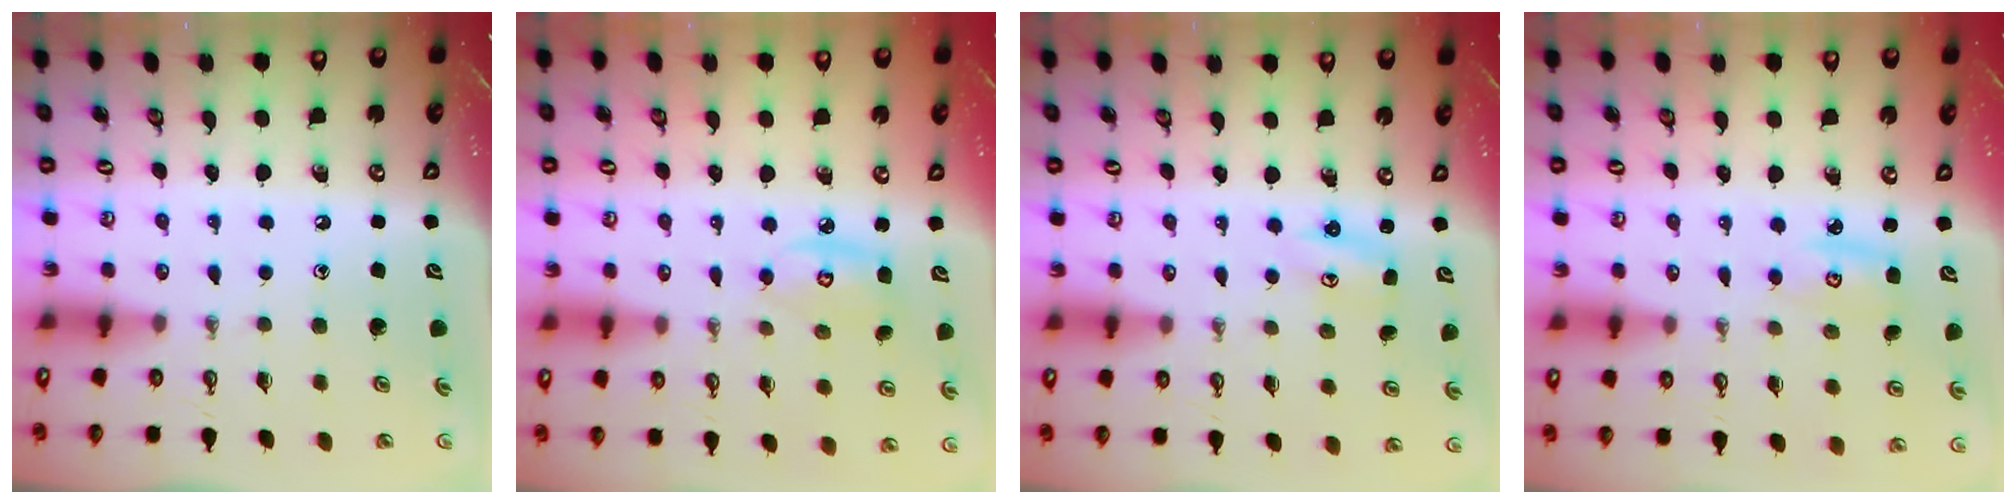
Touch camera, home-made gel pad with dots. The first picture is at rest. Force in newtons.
{"total": 5.3, "press": 5.3, "slide": 0.3}
{"total": 2.3, "press": 2.3, "slide": 0.2}
{"total": 2.8, "press": 2.8, "slide": 0.2}